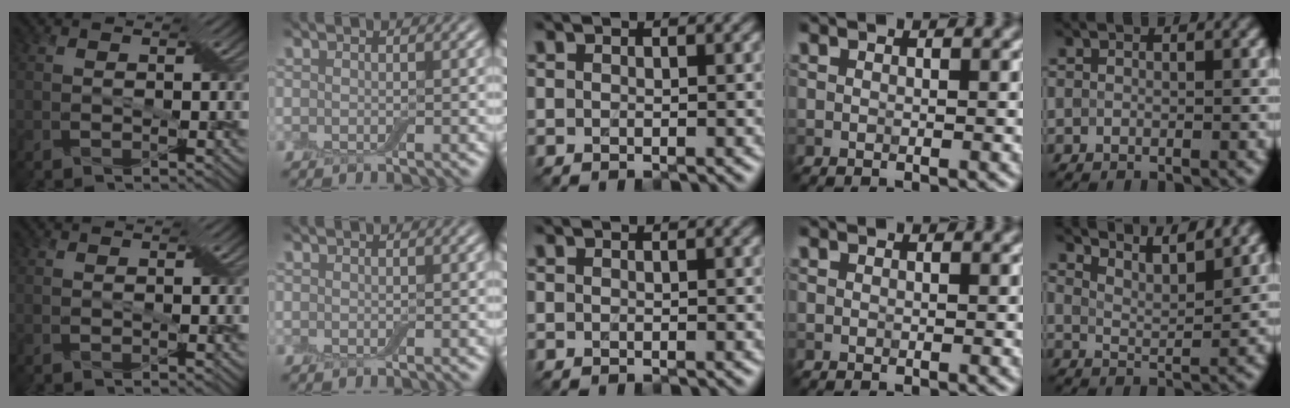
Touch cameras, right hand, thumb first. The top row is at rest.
{"little": {"total": 6.1, "force": [5.3, 1.4, 2.7], "torque": [-0.029, 0.016, 0.059]}}